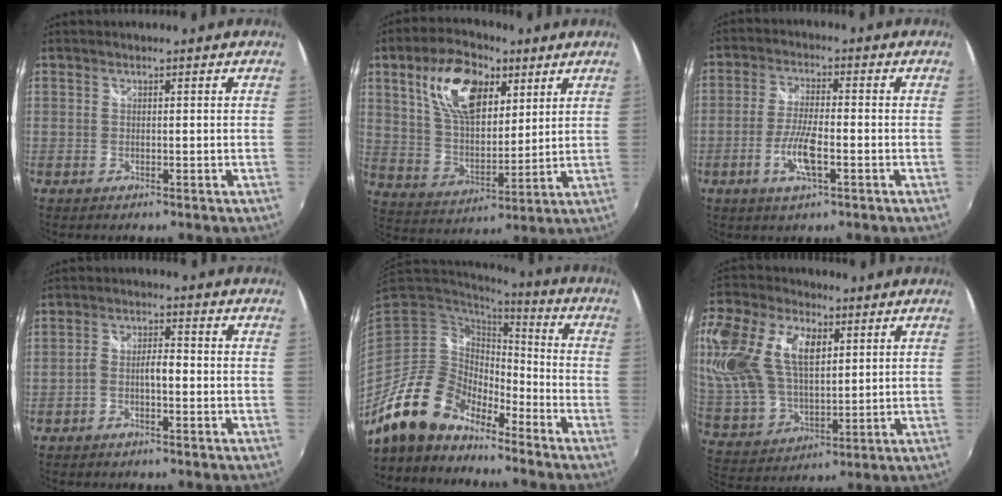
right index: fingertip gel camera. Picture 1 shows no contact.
{"total": 16.1, "force": [7.4, 8.6, 11.5], "torque": [-0.217, 0.019, 0.139]}
{"total": 7.1, "force": [-2.7, 1.7, 6.4], "torque": [-0.133, -0.003, -0.054]}
{"total": 3.4, "force": [-1.7, 1.0, 2.8], "torque": [-0.060, 0.011, -0.031]}
{"total": 15.6, "force": [-12.4, 6.7, 6.7], "torque": [-0.134, 0.006, -0.233]}
{"total": 27.0, "force": [9.2, 16.5, 19.3], "torque": [-0.450, 0.058, 0.177]}